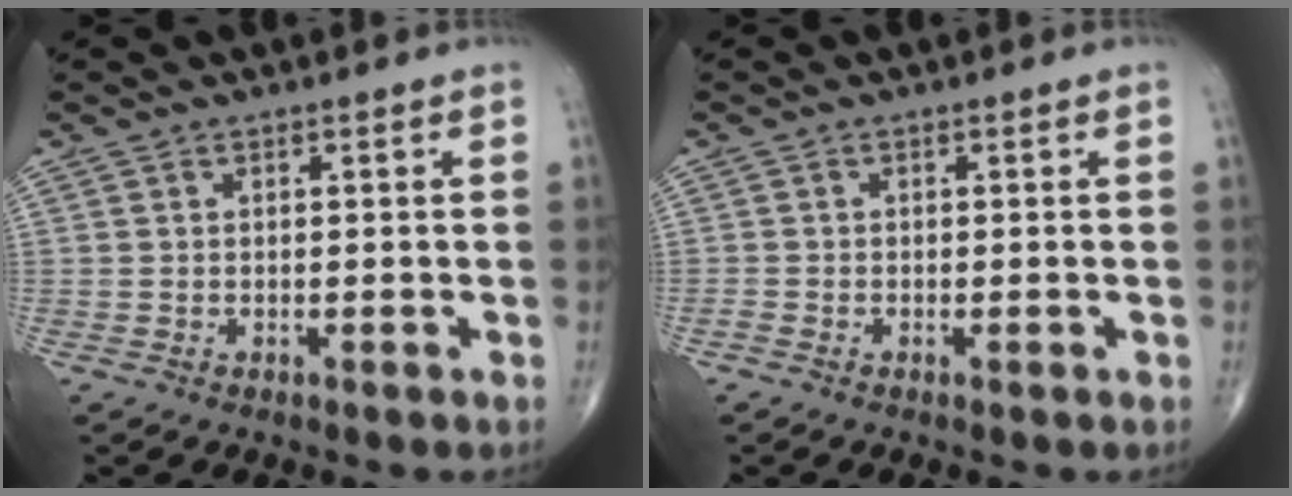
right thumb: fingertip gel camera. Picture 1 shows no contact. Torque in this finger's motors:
{"motor_torque": [0.23, 0.37, -0.11, -0.15, 0.05]}